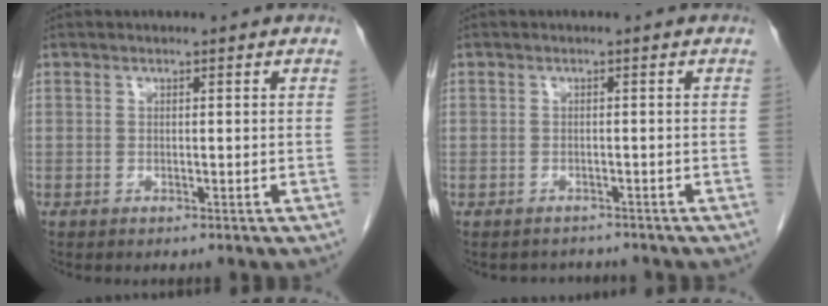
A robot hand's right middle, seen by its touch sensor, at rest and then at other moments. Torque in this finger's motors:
{"motor_torque": [-1.80, -0.33, -0.87, -0.17]}